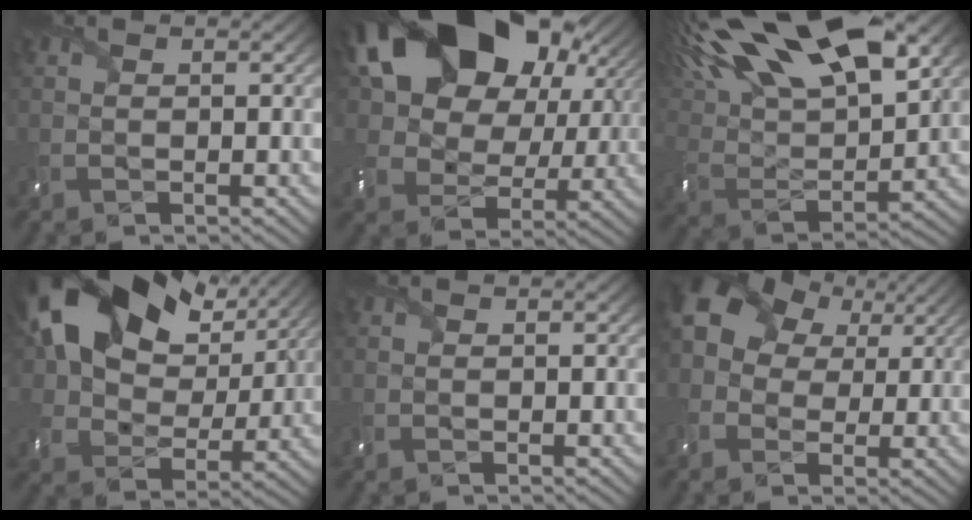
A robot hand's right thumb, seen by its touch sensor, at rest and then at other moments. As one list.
[{"total": 19.4, "force": [7.5, 13.5, 11.8], "torque": [-0.216, 0.026, 0.138]}, {"total": 20.2, "force": [11.6, 7.9, 14.5], "torque": [-0.300, 0.044, 0.180]}, {"total": 19.1, "force": [8.7, 12.6, 11.3], "torque": [-0.222, 0.028, 0.150]}, {"total": 0.0}, {"total": 12.7, "force": [3.2, 10.1, 7.1], "torque": [-0.181, 0.030, 0.040]}]